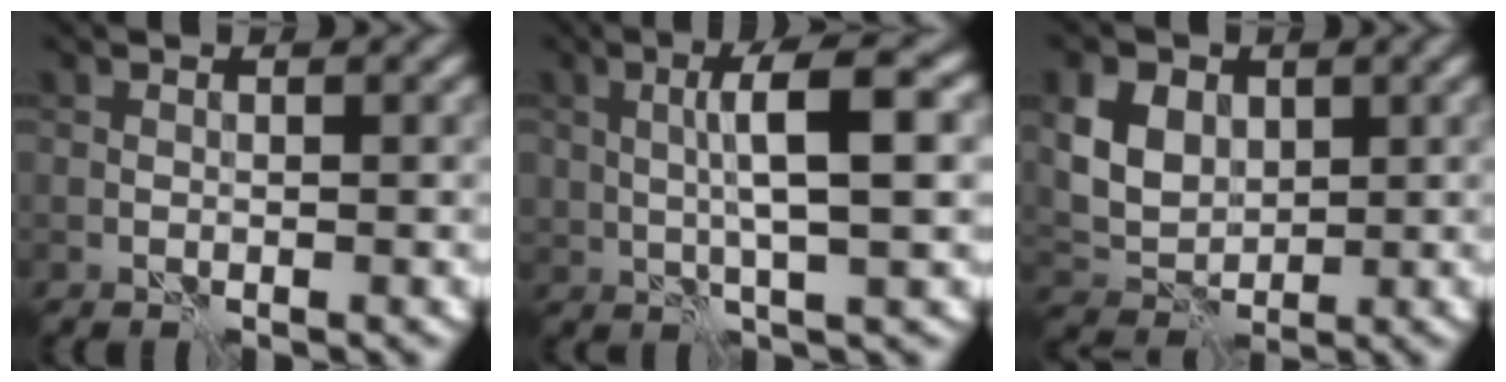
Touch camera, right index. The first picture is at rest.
{"total": 6.0, "force": [1.0, 1.2, 5.8], "torque": [-0.102, 0.011, 0.016]}
{"total": 6.3, "force": [2.1, 4.8, 3.6], "torque": [-0.093, 0.014, 0.033]}